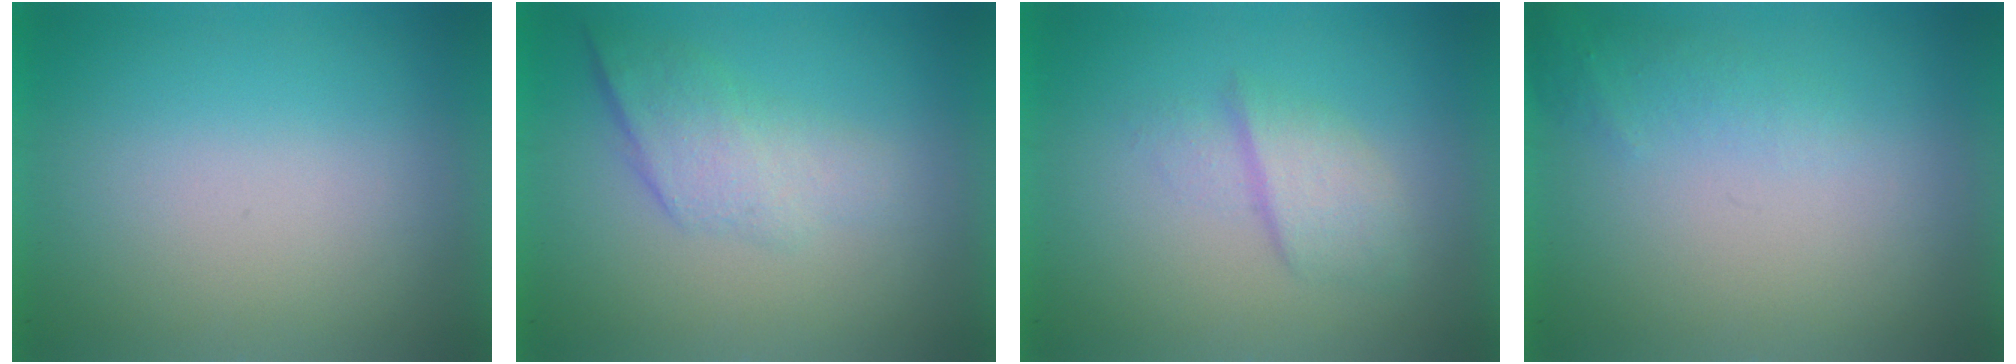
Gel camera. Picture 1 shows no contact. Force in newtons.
{"total": 2.2}
{"total": 2.2}
{"total": 1.3}